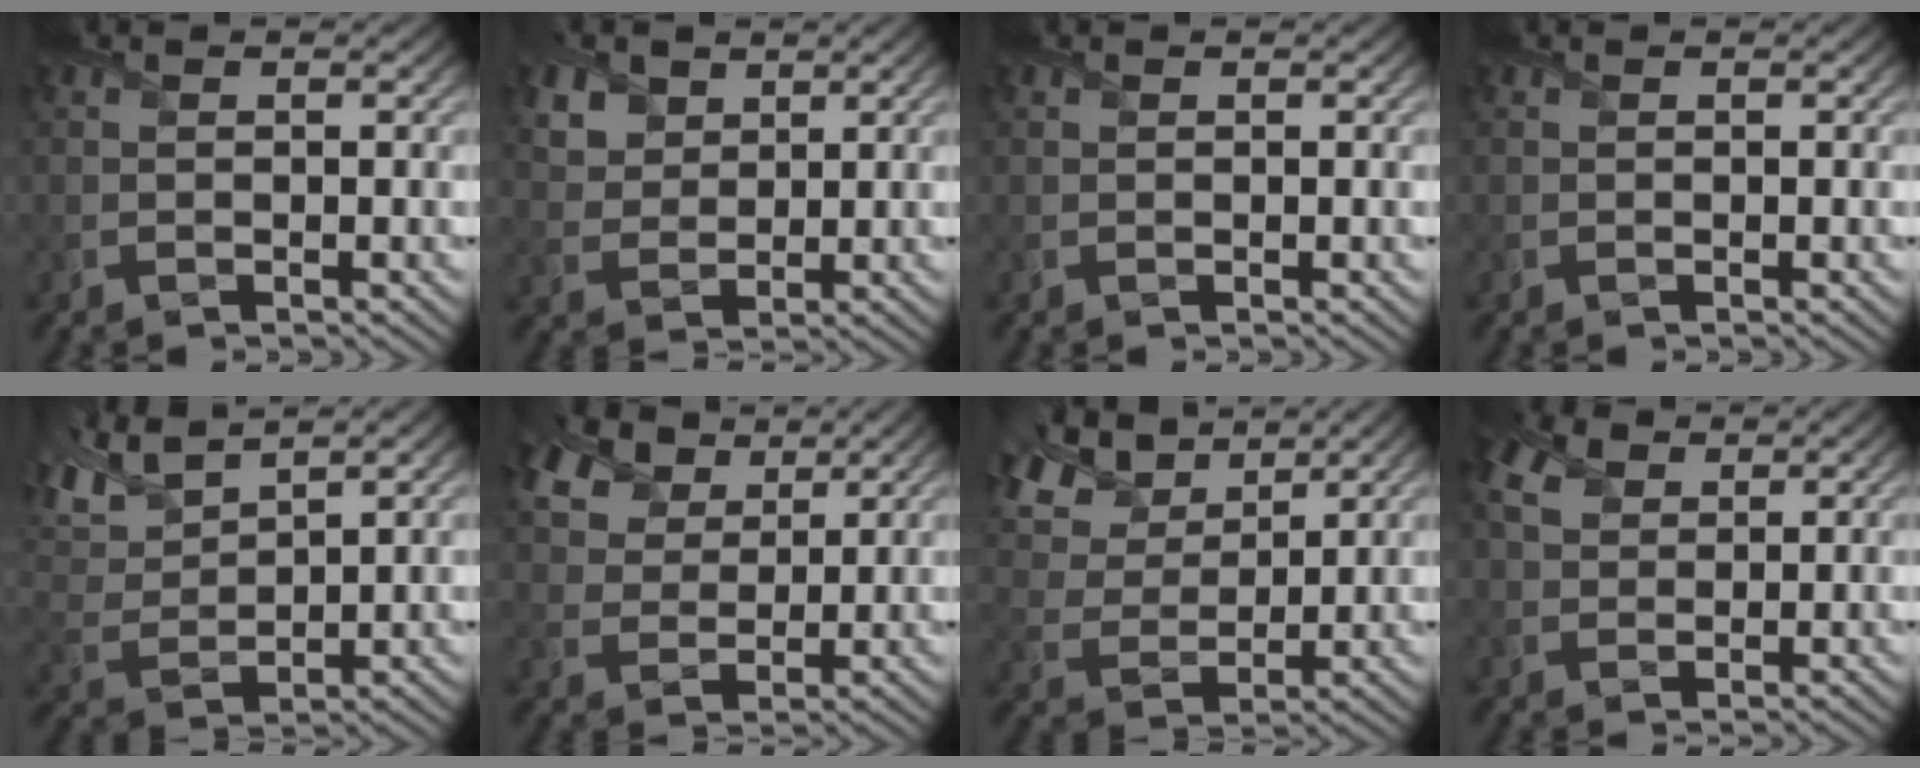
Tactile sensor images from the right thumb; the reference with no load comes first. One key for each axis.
{"total": 4.9, "fx": 2.9, "fy": 3.4, "fz": 2.0, "tx": -0.069, "ty": -0.013, "tz": 0.068}
{"total": 0.0}
{"total": 0.0}
{"total": 8.3, "fx": 6.2, "fy": 2.7, "fz": 4.8, "tx": -0.131, "ty": 0.020, "tz": 0.124}
{"total": 9.6, "fx": 6.4, "fy": 5.5, "fz": 4.5, "tx": -0.139, "ty": 0.012, "tz": 0.120}
{"total": 12.2, "fx": 7.7, "fy": 6.6, "fz": 6.9, "tx": -0.213, "ty": 0.035, "tz": 0.131}
{"total": 5.4, "fx": 2.8, "fy": 3.3, "fz": 3.2, "tx": -0.090, "ty": 0.017, "tz": 0.050}